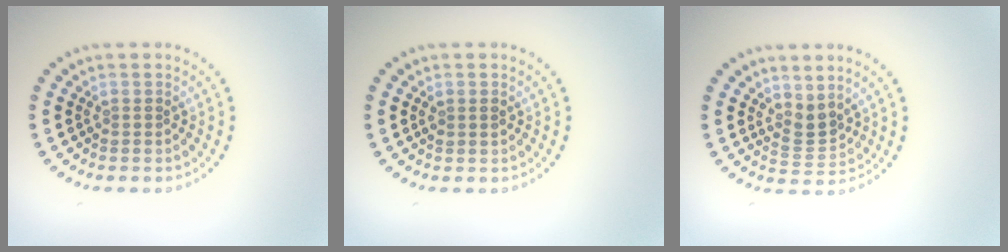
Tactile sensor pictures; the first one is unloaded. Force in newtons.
{"total": 0.9, "press": 0.8, "slide": 0.2}
{"total": 2.2, "press": 1.5, "slide": 1.6}